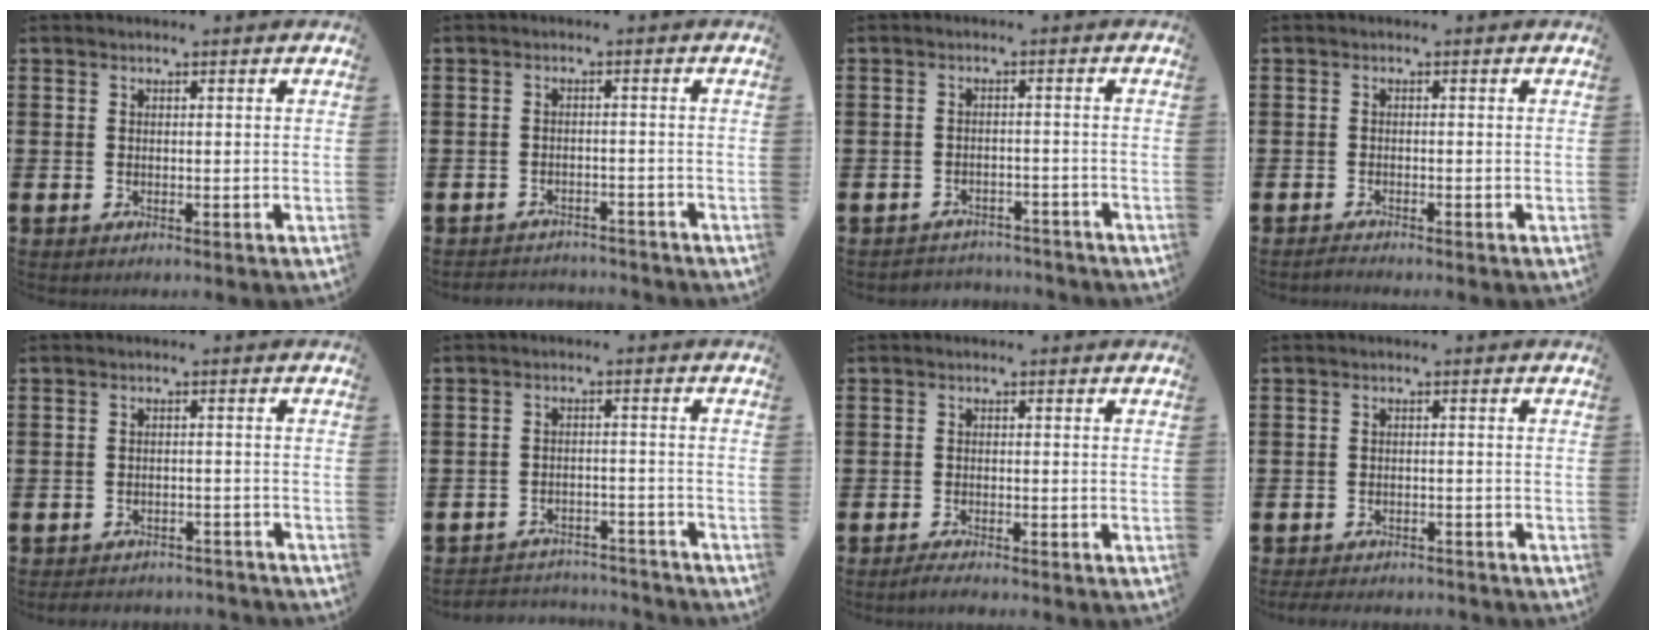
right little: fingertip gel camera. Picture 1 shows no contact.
{"total": 1.9, "force": [-1.9, 0.1, -0.3], "torque": [-0.002, 0.003, -0.044]}
{"total": 2.2, "force": [-2.1, 0.2, -0.4], "torque": [-0.001, 0.004, -0.049]}
{"total": 0.8, "force": [-0.7, 0.0, 0.2], "torque": [-0.005, -0.003, -0.014]}
{"total": 1.9, "force": [-1.9, 0.1, -0.2], "torque": [-0.003, 0.003, -0.042]}
{"total": 3.1, "force": [-3.1, 0.3, -0.2], "torque": [-0.003, 0.003, -0.067]}
{"total": 1.2, "force": [-1.1, 0.0, 0.5], "torque": [-0.010, -0.002, -0.021]}
{"total": 1.5, "force": [-1.5, 0.1, 0.0], "torque": [-0.004, 0.002, -0.033]}